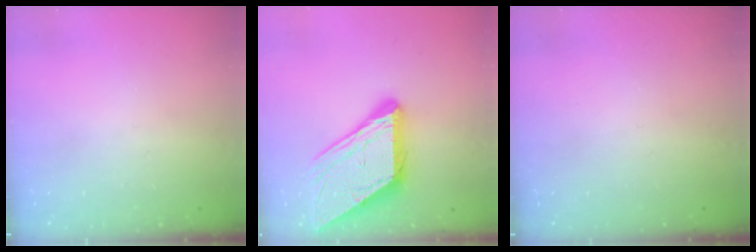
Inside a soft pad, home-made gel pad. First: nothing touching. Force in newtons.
{"total": 16.3, "press": 16.2, "slide": 1.9}
{"total": 0.0}